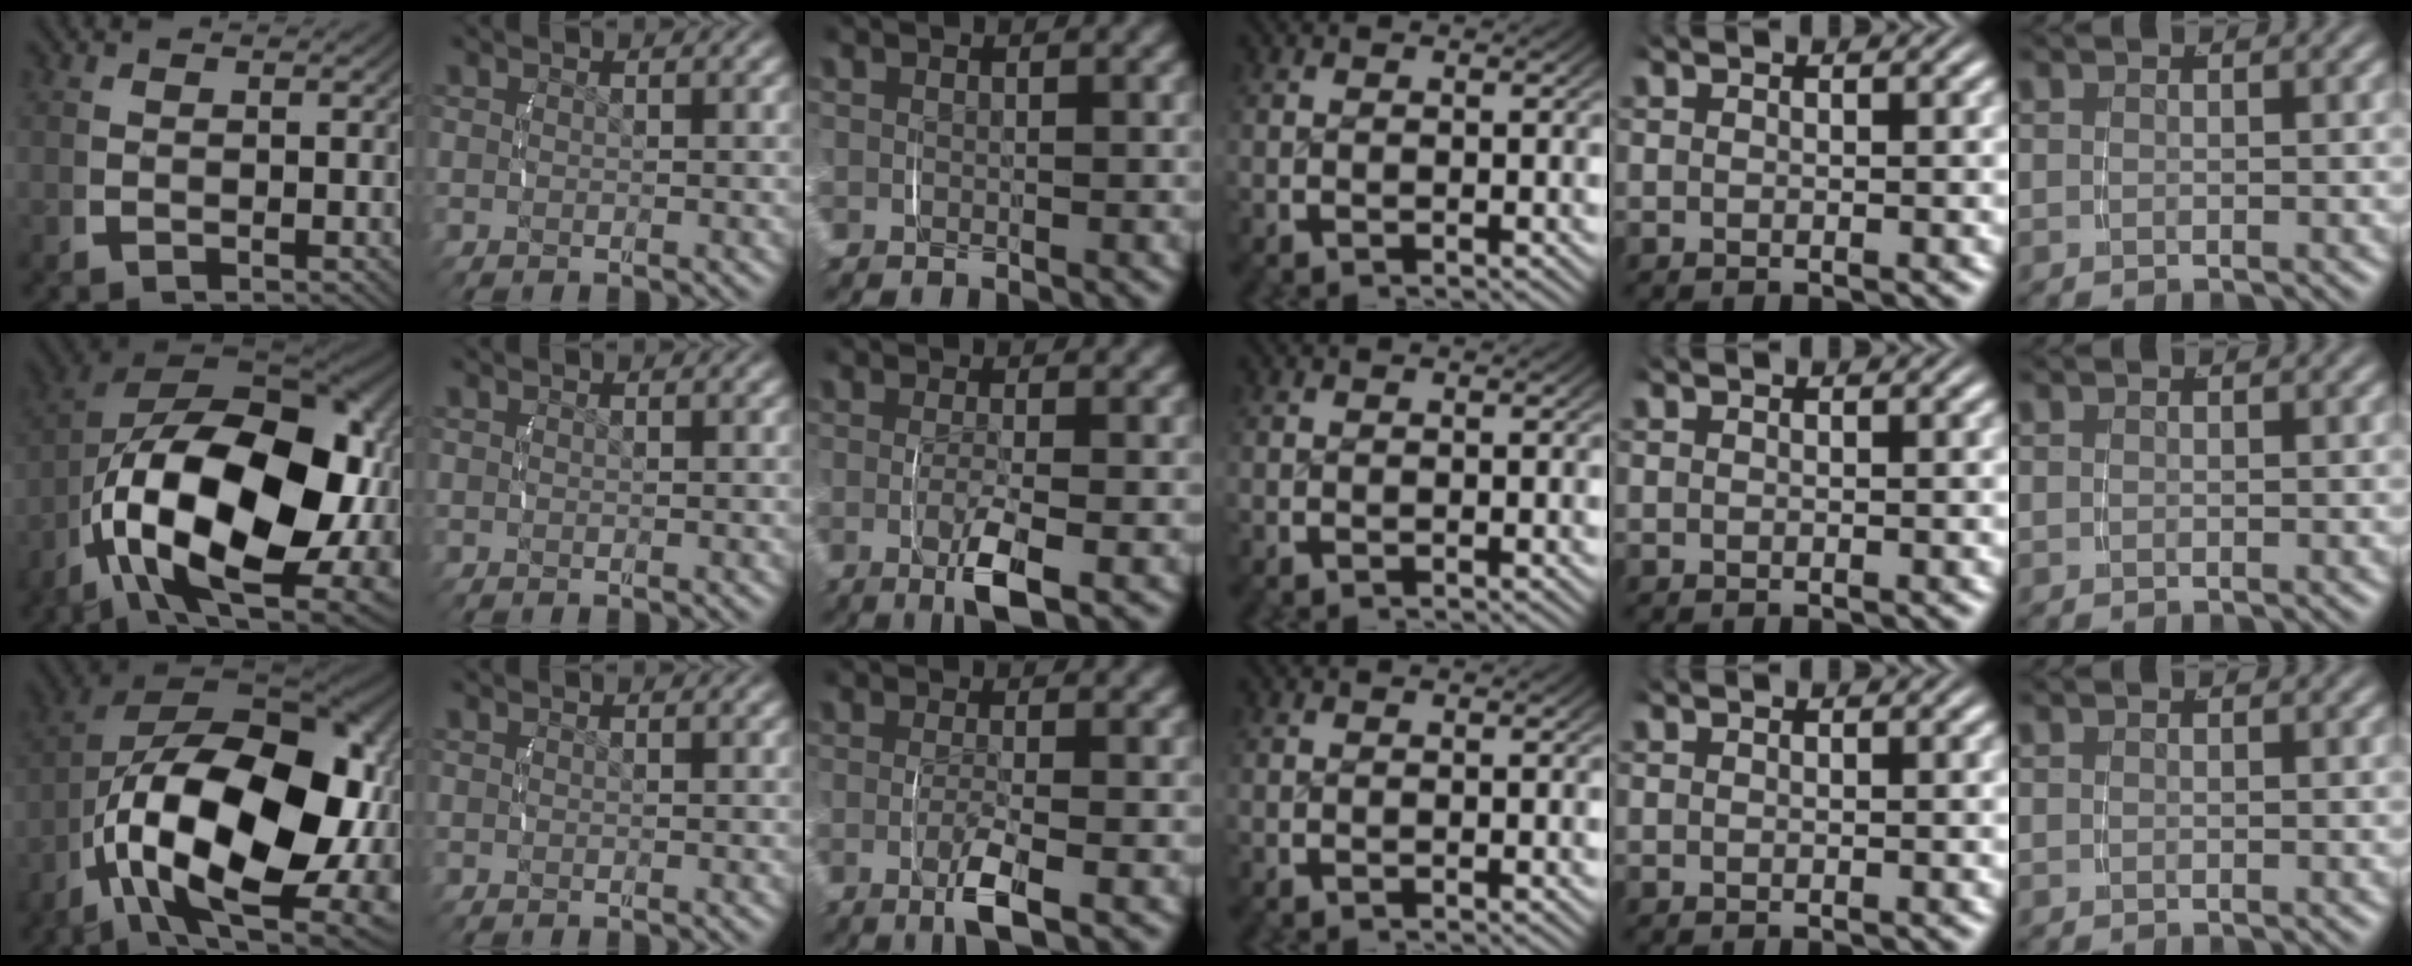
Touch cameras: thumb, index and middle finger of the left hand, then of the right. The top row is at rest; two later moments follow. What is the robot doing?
{"motion": "lift_and_place", "object": "phone"}